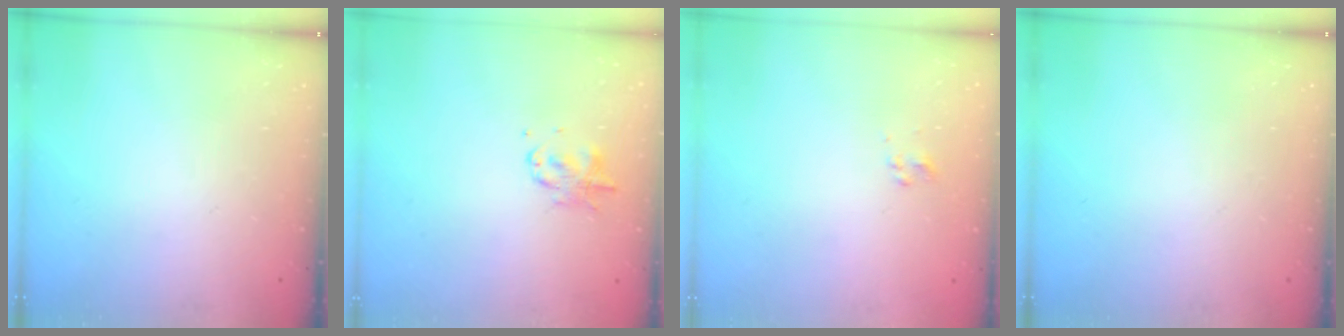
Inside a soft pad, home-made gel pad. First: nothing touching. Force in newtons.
{"total": 2.8, "press": 2.8, "slide": 0.2}
{"total": 2.3, "press": 2.1, "slide": 0.8}
{"total": 0.0}